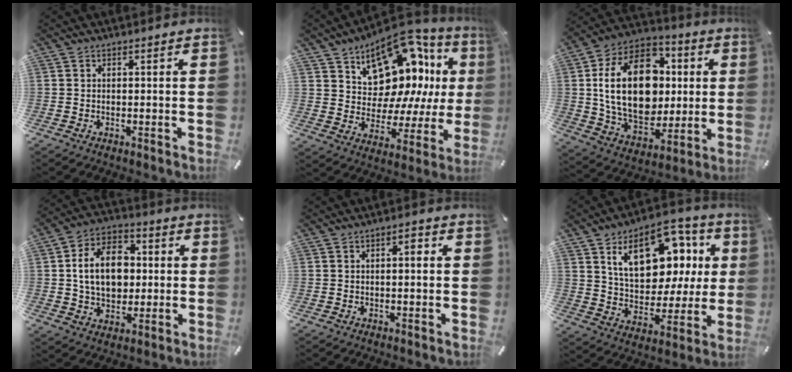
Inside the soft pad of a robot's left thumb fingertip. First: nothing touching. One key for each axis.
{"total": 18.4, "fx": 10.4, "fy": 11.5, "fz": 9.9, "tx": -0.123, "ty": -0.096, "tz": 0.184}
{"total": 25.0, "fx": 2.6, "fy": 17.6, "fz": 17.6, "tx": -0.336, "ty": 0.002, "tz": 0.049}
{"total": 13.9, "fx": 0.7, "fy": 10.5, "fz": 9.1, "tx": -0.172, "ty": 0.014, "tz": 0.012}
{"total": 2.7, "fx": 0.4, "fy": 1.3, "fz": 2.3, "tx": -0.031, "ty": 0.003, "tz": 0.001}
{"total": 19.1, "fx": 8.9, "fy": 11.8, "fz": 12.1, "tx": -0.190, "ty": -0.037, "tz": 0.158}